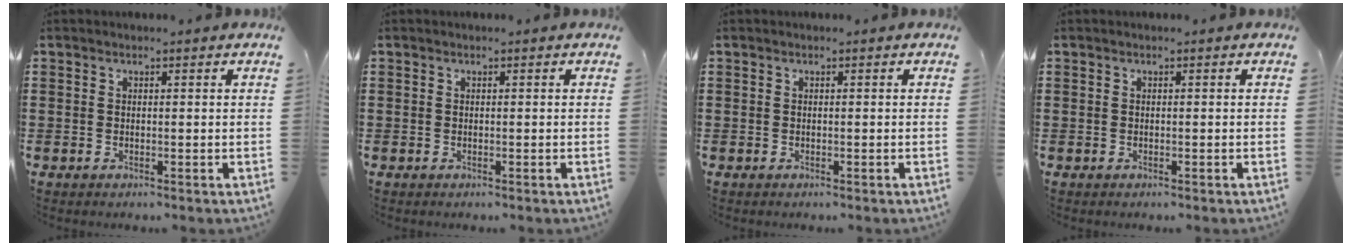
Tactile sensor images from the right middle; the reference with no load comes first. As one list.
[{"total": 0.0}, {"total": 0.0}, {"total": 0.0}]